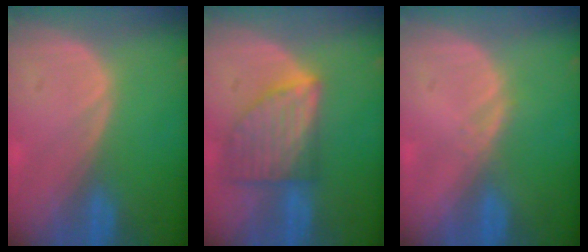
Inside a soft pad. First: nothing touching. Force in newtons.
{"total": 8.0, "press": 7.3, "slide": 3.2}
{"total": 1.2, "press": 1.0, "slide": 0.7}